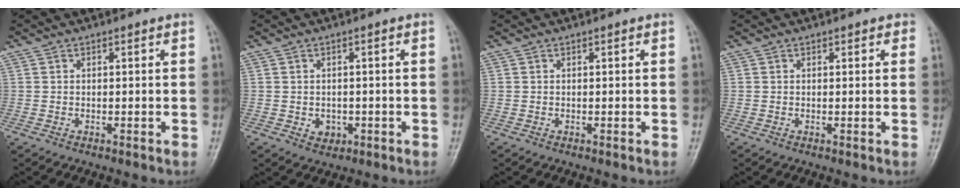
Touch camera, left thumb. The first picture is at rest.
{"total": 2.5, "force": [-0.6, 2.1, 1.2], "torque": [-0.008, 0.002, -0.002]}
{"total": 0.0}
{"total": 1.1, "force": [0.6, 0.7, 0.7], "torque": [0.003, 0.000, 0.003]}